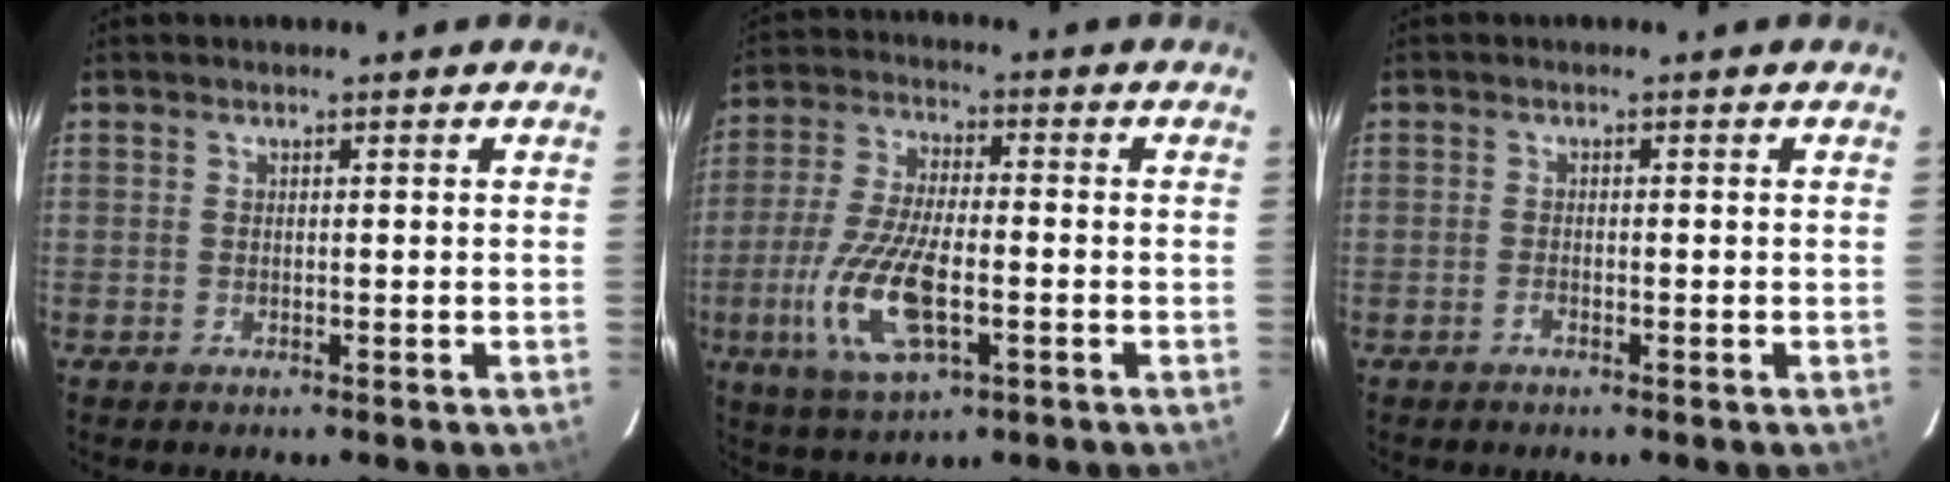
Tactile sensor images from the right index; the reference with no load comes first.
{"total": 14.4, "force": [-4.5, 5.6, 12.5], "torque": [-0.269, -0.012, -0.083]}
{"total": 0.9, "force": [-0.7, 0.3, 0.5], "torque": [-0.010, 0.002, -0.016]}